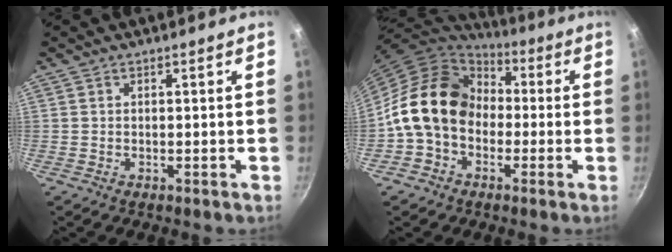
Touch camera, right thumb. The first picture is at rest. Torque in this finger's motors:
{"motor_torque": [2.38, 2.63, 1.36, -1.28, 0.19]}